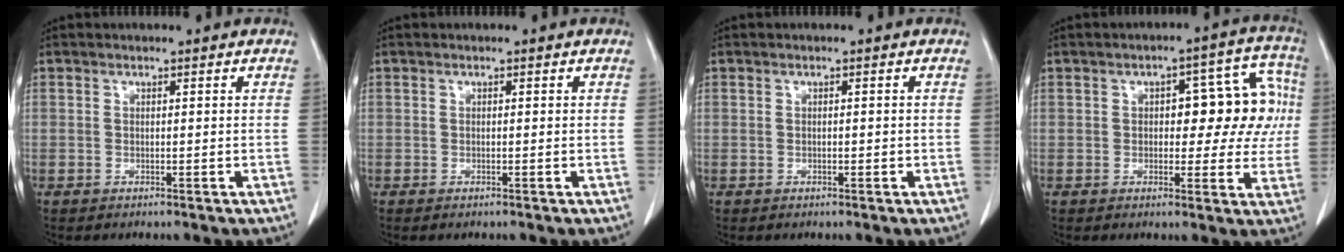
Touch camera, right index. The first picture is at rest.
{"total": 0.8, "force": [-0.3, 0.5, 0.6], "torque": [-0.016, -0.001, -0.002]}
{"total": 0.9, "force": [-0.2, 0.5, 0.7], "torque": [-0.020, 0.003, -0.001]}
{"total": 14.2, "force": [1.4, 6.7, 12.5], "torque": [-0.165, 0.046, 0.026]}